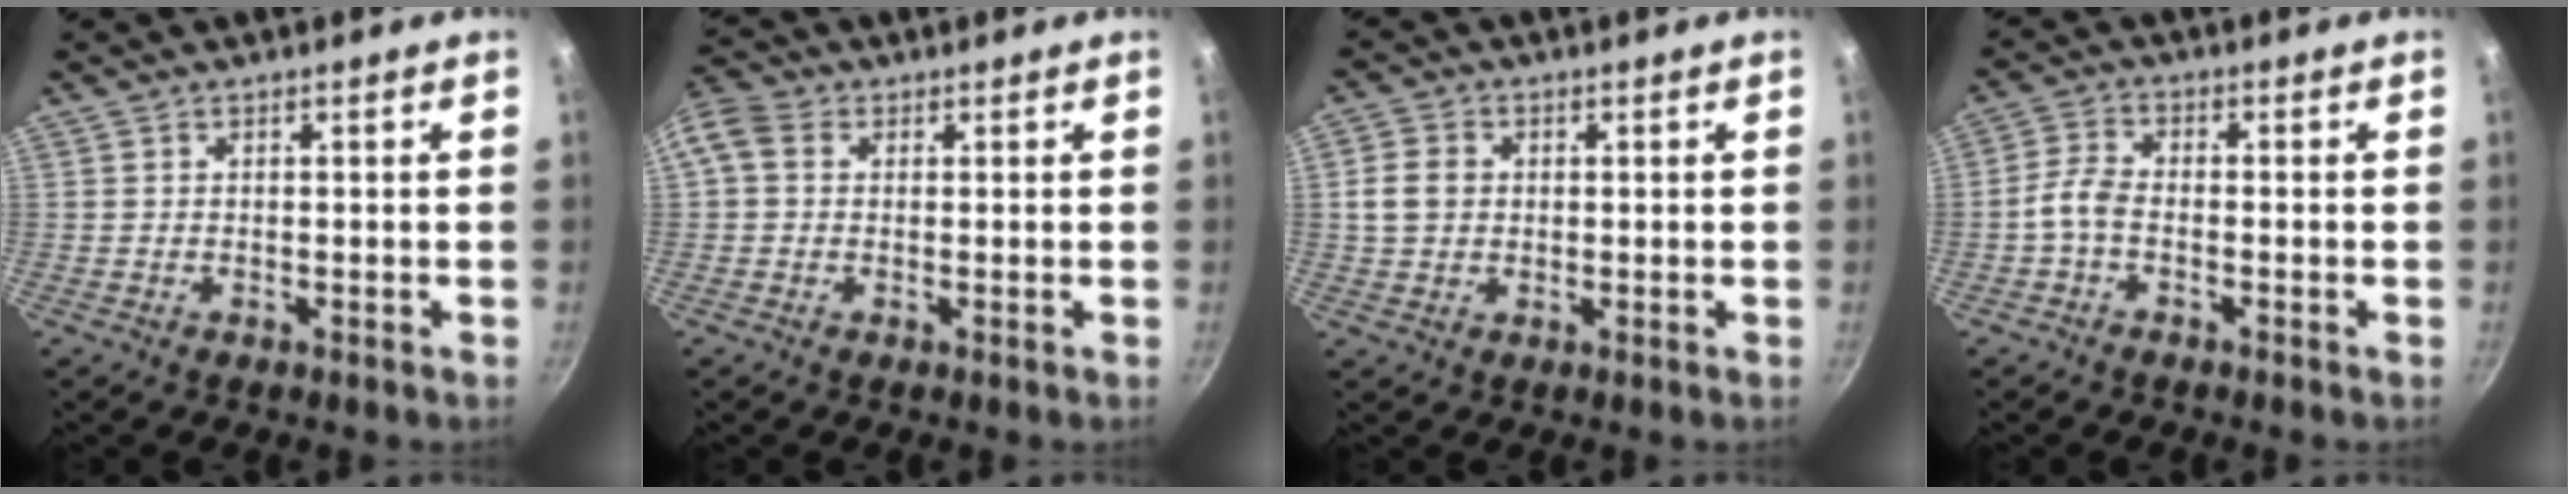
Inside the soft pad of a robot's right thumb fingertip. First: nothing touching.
{"total": 6.8, "force": [1.3, 5.5, 3.8], "torque": [-0.092, 0.023, 0.010]}
{"total": 5.0, "force": [0.5, 4.1, 2.7], "torque": [-0.040, 0.003, 0.005]}
{"total": 3.7, "force": [-1.7, 1.9, 2.7], "torque": [-0.067, 0.019, -0.043]}